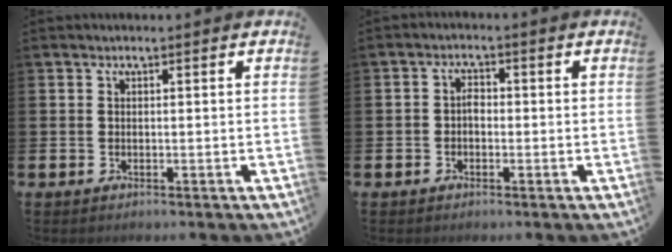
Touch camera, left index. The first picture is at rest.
{"total": 1.9, "force": [-0.6, 1.3, 1.3], "torque": [-0.021, 0.006, -0.015]}